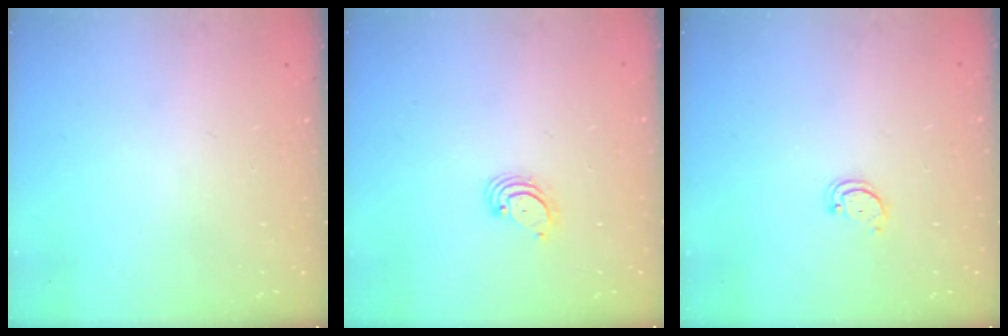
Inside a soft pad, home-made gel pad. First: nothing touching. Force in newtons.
{"total": 3.1, "press": 3.1, "slide": 0.3}
{"total": 2.2, "press": 2.1, "slide": 0.4}